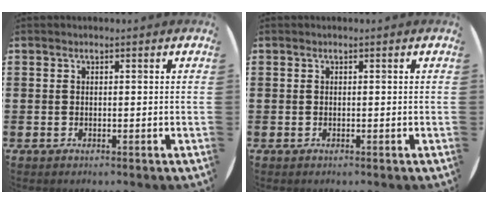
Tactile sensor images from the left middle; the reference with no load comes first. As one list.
[{"total": 0.0}]